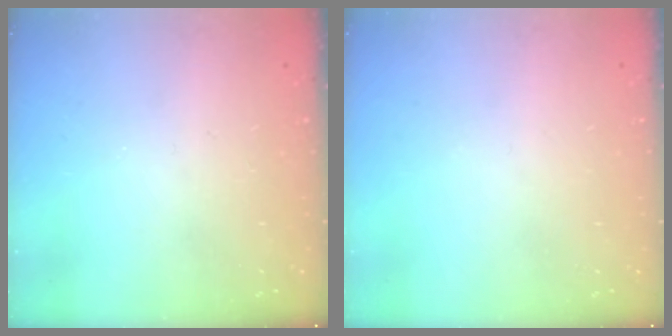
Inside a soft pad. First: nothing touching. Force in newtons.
{"total": 0.0}